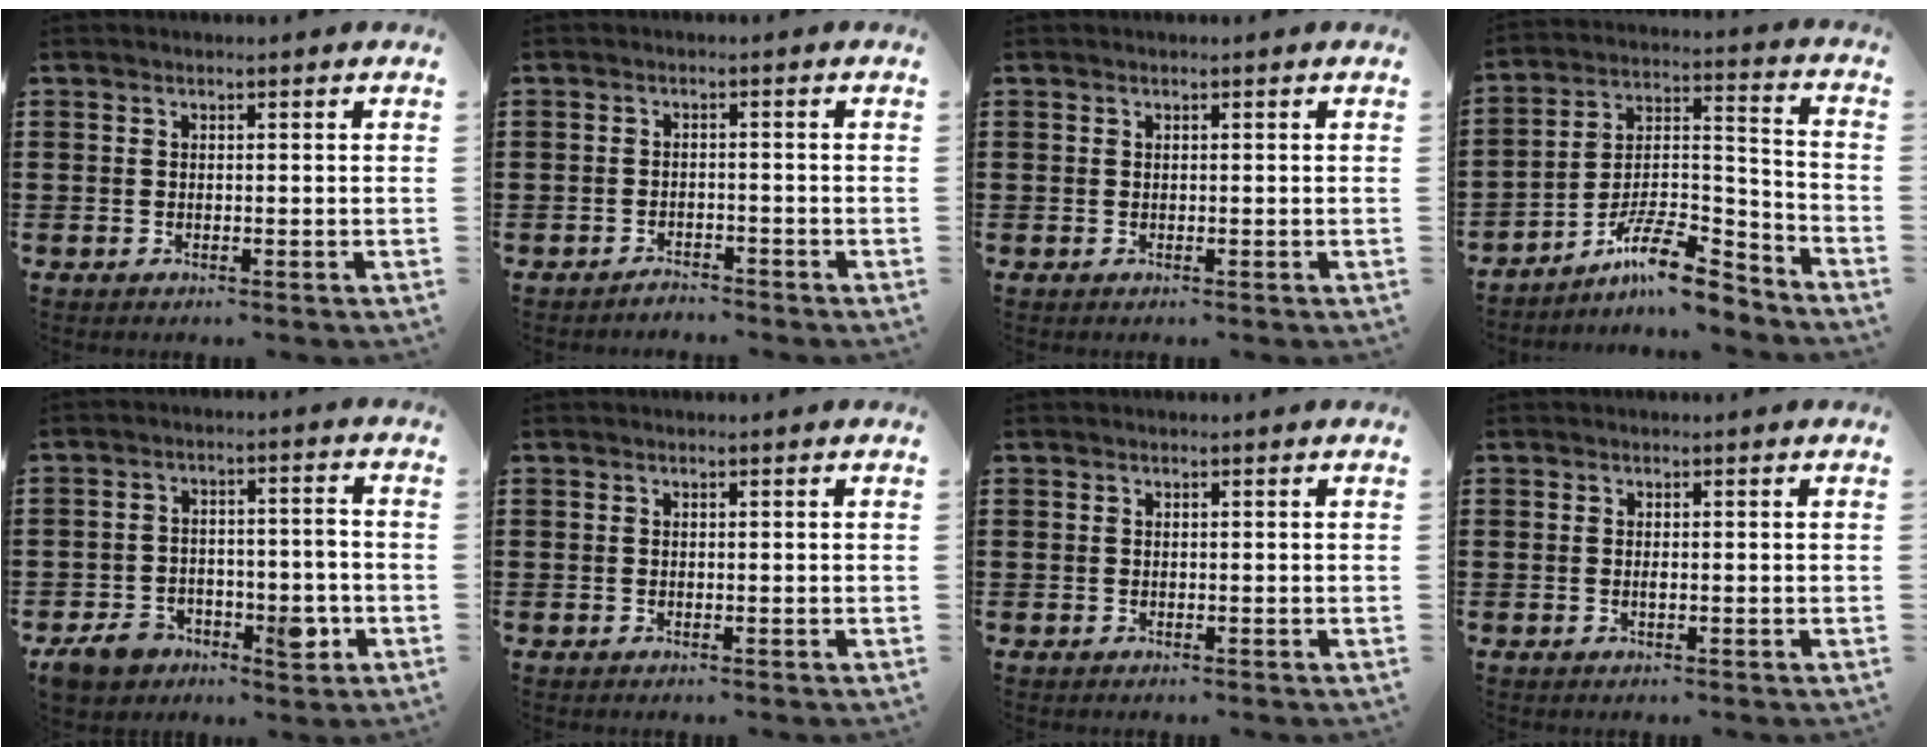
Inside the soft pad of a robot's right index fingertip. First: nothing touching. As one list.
[{"total": 2.0, "force": [-1.9, 0.1, -0.2], "torque": [-0.004, 0.004, -0.043]}, {"total": 0.0}, {"total": 11.2, "force": [-8.7, 2.6, 6.6], "torque": [-0.119, 0.018, -0.166]}, {"total": 8.2, "force": [-4.4, 4.3, 5.4], "torque": [-0.098, 0.018, -0.074]}, {"total": 0.0}, {"total": 0.0}, {"total": 0.6, "force": [-0.1, 0.1, 0.5], "torque": [-0.011, -0.003, -0.001]}]